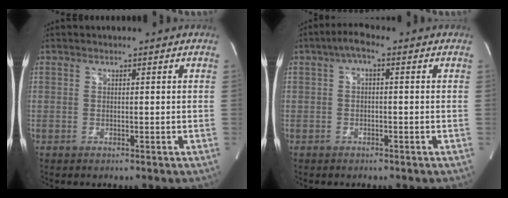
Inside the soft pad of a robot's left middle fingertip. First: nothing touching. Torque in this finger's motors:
{"motor_torque": [-0.18, -0.18, 0.18, 0.04]}